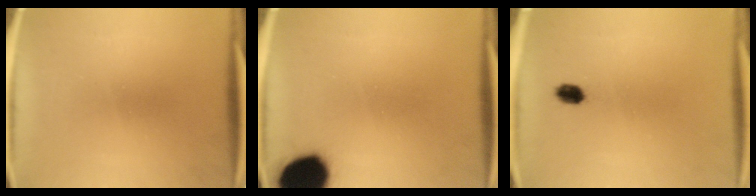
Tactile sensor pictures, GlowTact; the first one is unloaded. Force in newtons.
{"total": 17.0}
{"total": 2.4}